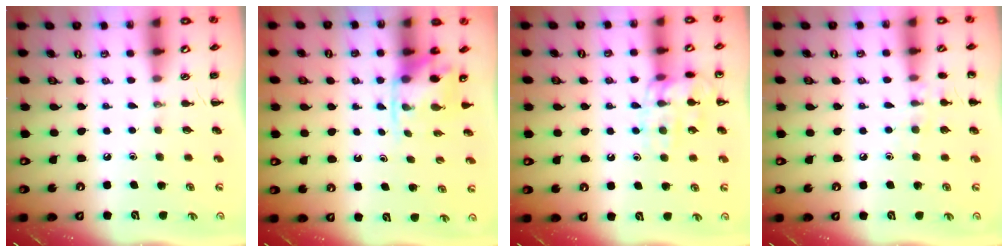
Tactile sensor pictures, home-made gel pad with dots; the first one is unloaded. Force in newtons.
{"total": 4.7, "press": 4.6, "slide": 0.6}
{"total": 12.8, "press": 12.8, "slide": 0.3}
{"total": 7.3, "press": 7.0, "slide": 2.1}